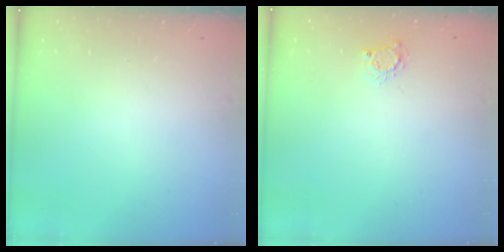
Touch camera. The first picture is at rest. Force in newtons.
{"total": 3.5, "press": 3.5, "slide": 0.4}